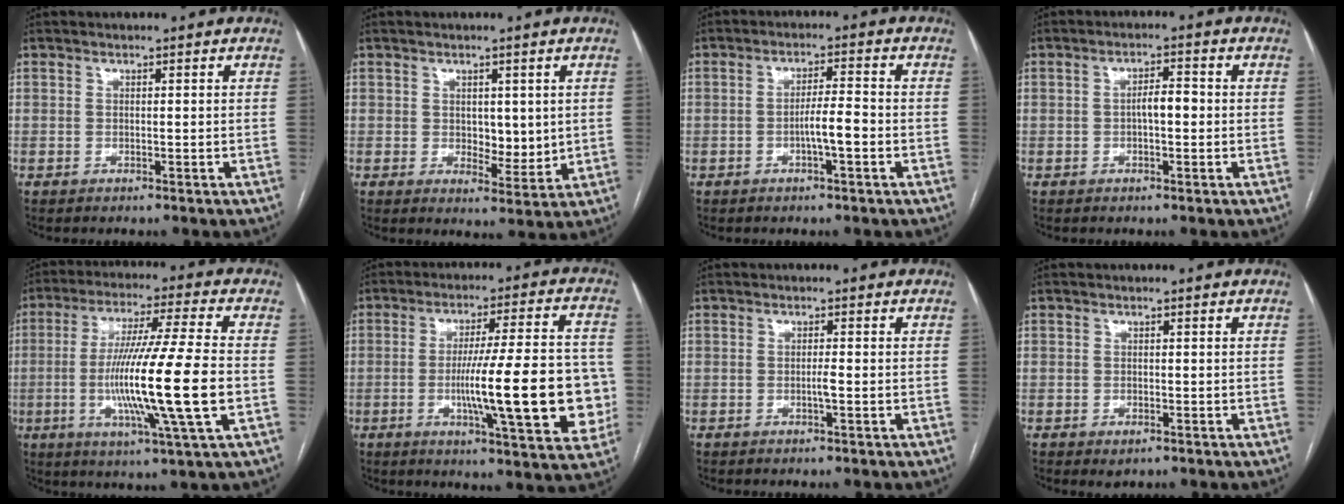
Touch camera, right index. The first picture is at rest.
{"total": 4.7, "force": [0.6, 2.6, 3.8], "torque": [-0.052, -0.010, 0.017]}
{"total": 4.4, "force": [-1.4, 0.3, 4.1], "torque": [-0.073, 0.005, -0.024]}
{"total": 3.0, "force": [-0.3, 0.9, 2.8], "torque": [-0.044, 0.009, -0.005]}
{"total": 17.8, "force": [-3.0, -0.8, 17.5], "torque": [-0.329, -0.017, -0.061]}
{"total": 19.0, "force": [-3.3, 2.5, 18.5], "torque": [-0.245, 0.012, -0.039]}
{"total": 1.2, "force": [-0.3, -0.1, 1.1], "torque": [-0.020, 0.001, -0.004]}
{"total": 1.4, "force": [-0.8, 0.8, 0.8], "torque": [-0.008, 0.000, -0.004]}